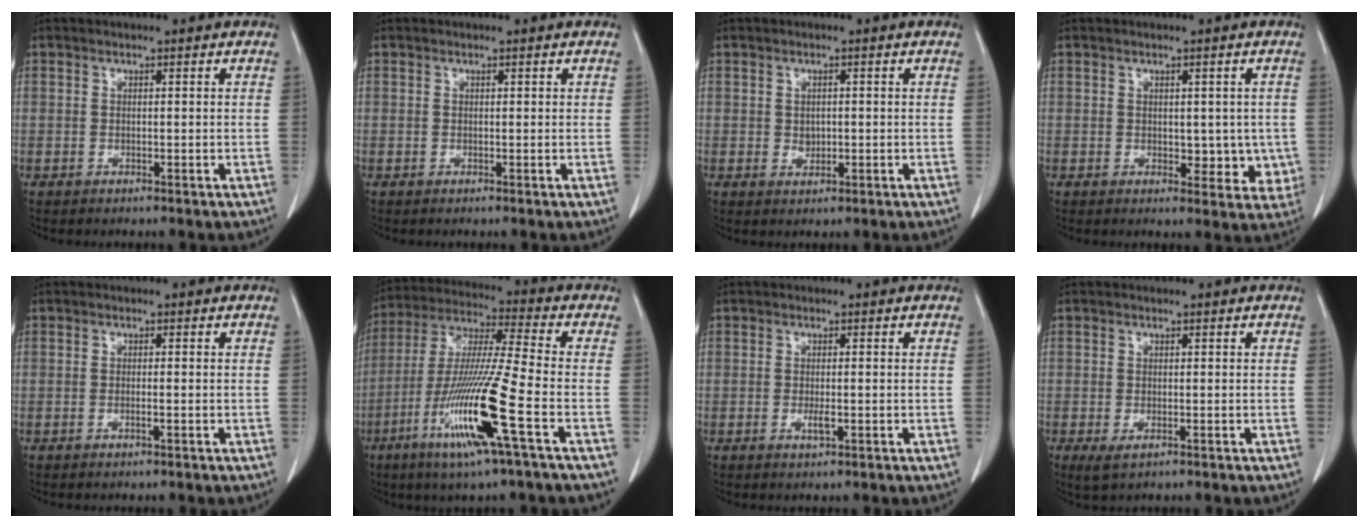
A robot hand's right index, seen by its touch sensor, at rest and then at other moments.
{"total": 0.0}
{"total": 1.6, "force": [0.0, 1.3, 1.0], "torque": [-0.018, -0.001, 0.004]}
{"total": 5.1, "force": [-0.2, 3.2, 3.9], "torque": [-0.027, -0.002, 0.004]}
{"total": 0.7, "force": [-0.3, -0.1, 0.6], "torque": [-0.014, -0.001, -0.005]}
{"total": 16.0, "force": [-6.4, -0.9, 14.7], "torque": [-0.305, -0.023, -0.124]}
{"total": 1.5, "force": [-0.4, 0.3, 1.4], "torque": [-0.028, -0.004, -0.006]}
{"total": 2.0, "force": [-0.8, 1.0, 1.5], "torque": [-0.027, -0.003, -0.007]}